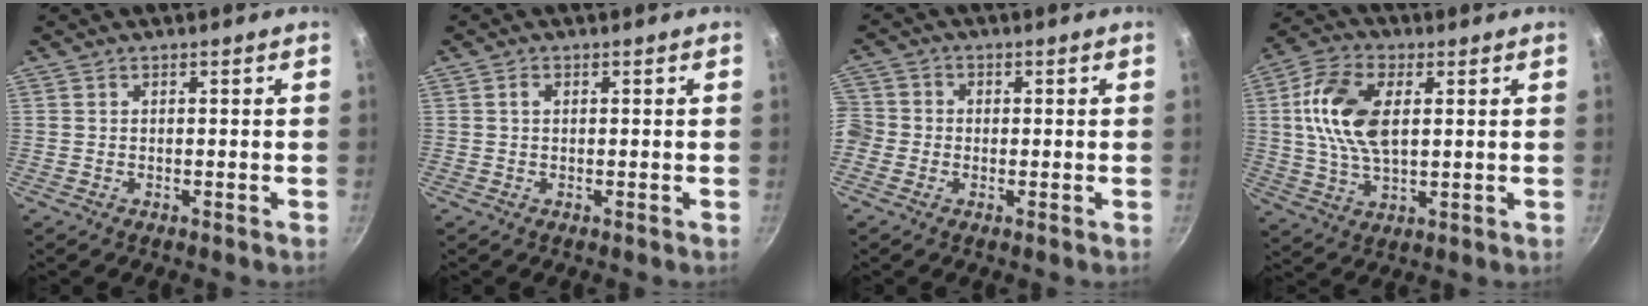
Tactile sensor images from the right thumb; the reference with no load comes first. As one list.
[{"total": 1.2, "force": [0.4, 0.8, 0.8], "torque": [-0.013, 0.004, 0.005]}, {"total": 6.8, "force": [-1.1, 6.3, 2.3], "torque": [-0.047, 0.020, -0.034]}, {"total": 13.4, "force": [2.5, 7.6, 10.7], "torque": [-0.198, 0.006, 0.041]}]